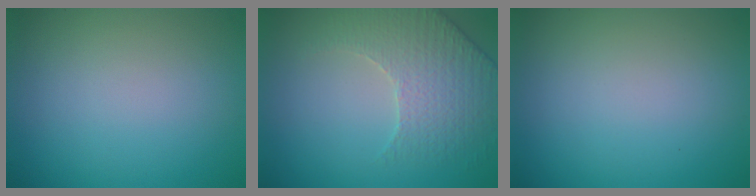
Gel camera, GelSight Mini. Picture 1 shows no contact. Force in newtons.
{"total": 3.1, "press": 3.0, "slide": 1.0}
{"total": 0.0}